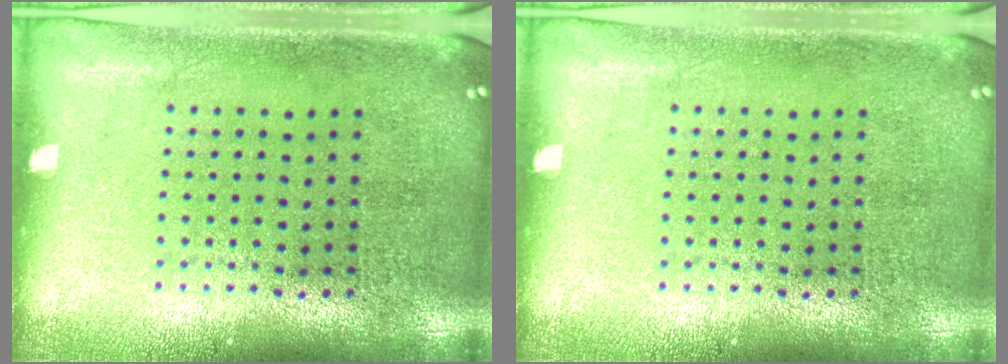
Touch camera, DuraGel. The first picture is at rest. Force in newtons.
{"total": 0.0}